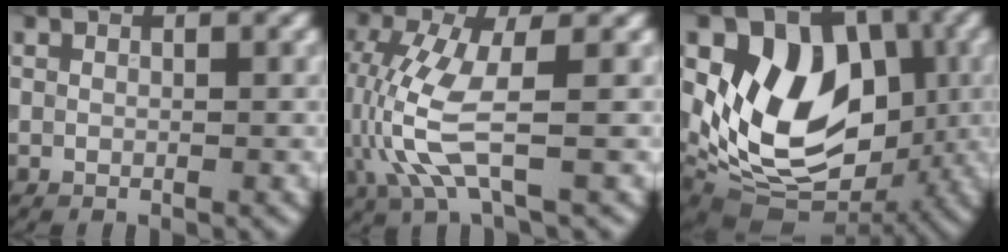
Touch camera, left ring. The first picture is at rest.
{"total": 6.9, "force": [-1.2, 2.4, 6.3], "torque": [-0.174, -0.004, -0.019]}
{"total": 12.6, "force": [0.9, 9.1, 8.6], "torque": [-0.137, -0.011, 0.013]}